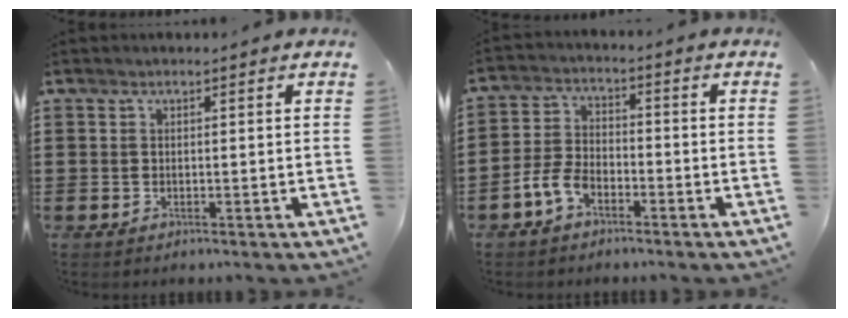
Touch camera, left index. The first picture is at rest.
{"total": 4.9, "force": [-3.1, 2.5, 2.8], "torque": [-0.076, 0.004, -0.065]}